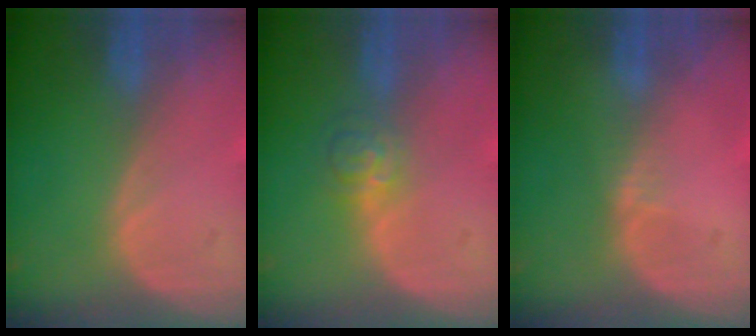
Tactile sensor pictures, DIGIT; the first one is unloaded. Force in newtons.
{"total": 3.9, "press": 3.6, "slide": 1.6}
{"total": 0.8, "press": 0.8, "slide": 0.4}